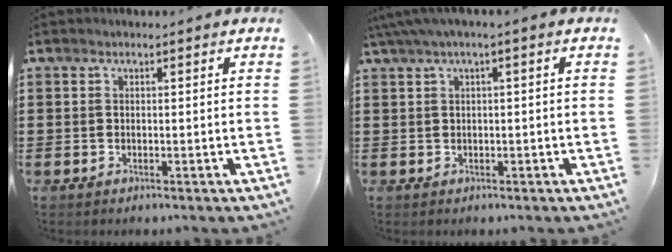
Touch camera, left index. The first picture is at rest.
{"total": 2.2, "force": [-0.1, 0.1, 2.2], "torque": [-0.037, -0.004, -0.002]}